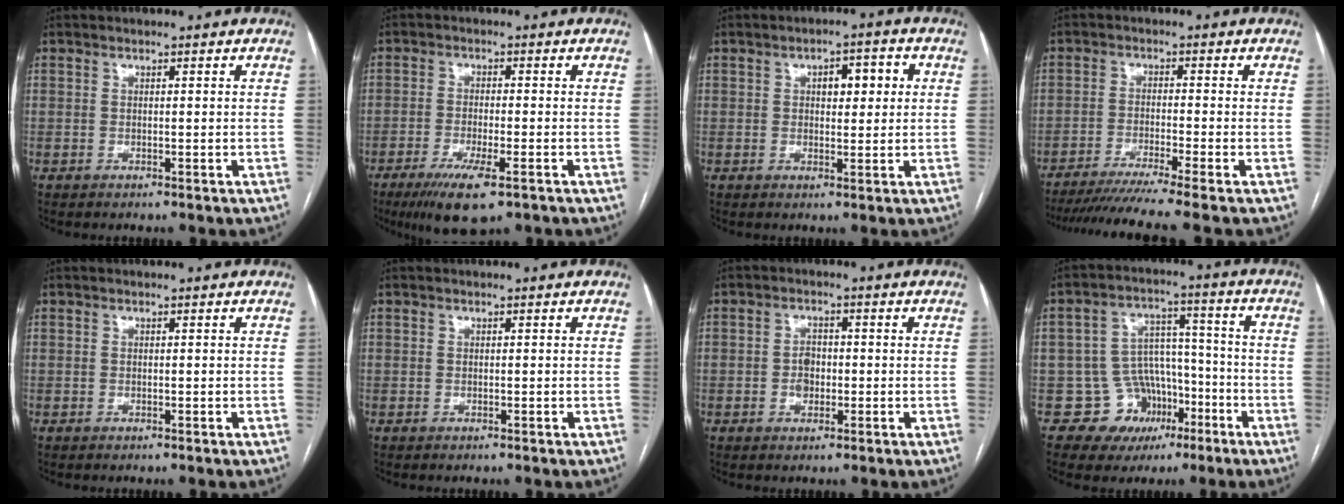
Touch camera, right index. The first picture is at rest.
{"total": 8.2, "force": [-4.9, 1.3, 6.5], "torque": [-0.114, -0.020, -0.079]}
{"total": 4.9, "force": [1.2, 2.2, 4.2], "torque": [-0.060, 0.018, 0.018]}
{"total": 9.9, "force": [-8.2, -2.3, 5.0], "torque": [-0.061, -0.030, -0.131]}
{"total": 0.0}
{"total": 0.0}
{"total": 2.9, "force": [-0.5, 2.1, 1.8], "torque": [-0.028, 0.006, -0.009]}
{"total": 9.4, "force": [-4.5, 8.2, 1.2], "torque": [0.001, 0.051, -0.058]}